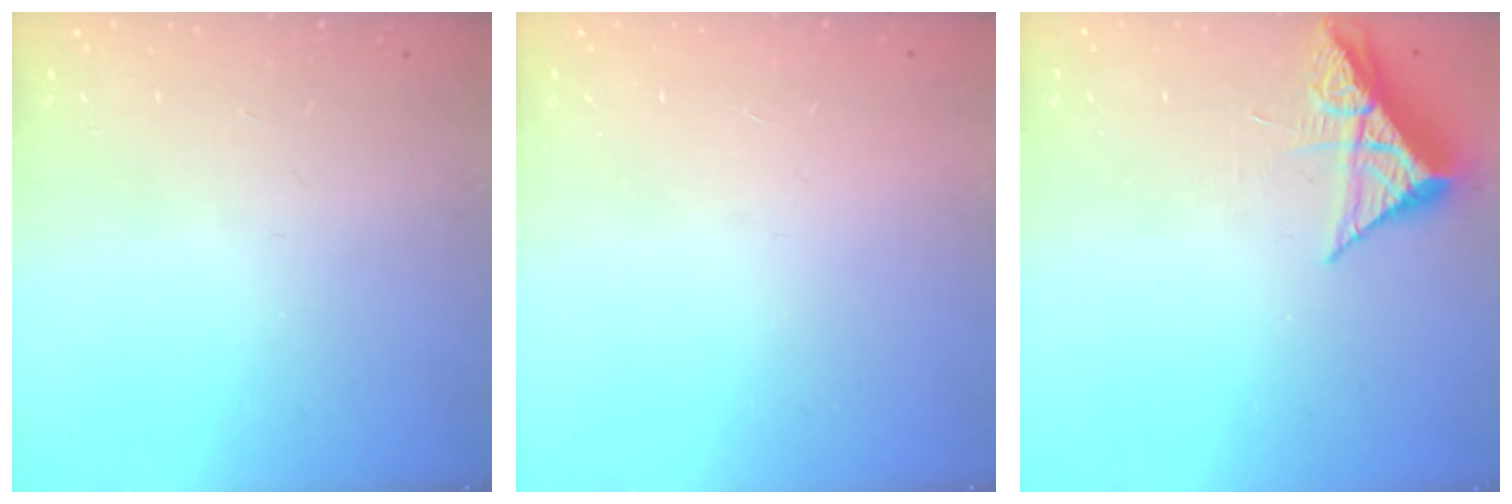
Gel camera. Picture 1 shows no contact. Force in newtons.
{"total": 1.7, "press": 1.6, "slide": 0.1}
{"total": 7.0, "press": 7.0, "slide": 0.3}